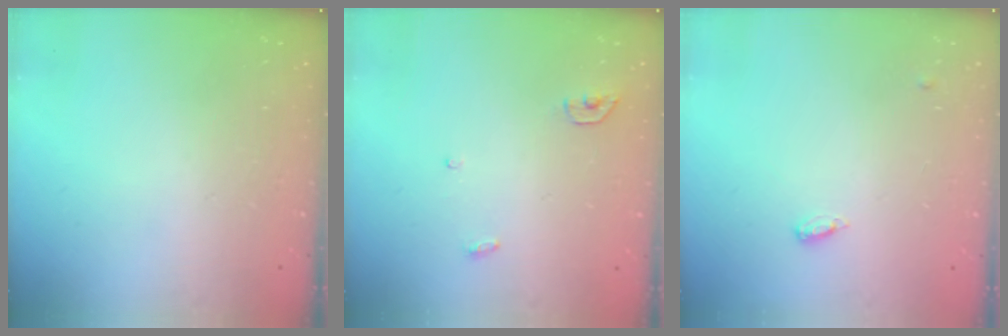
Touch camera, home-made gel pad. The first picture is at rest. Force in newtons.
{"total": 3.4, "press": 3.4, "slide": 0.3}
{"total": 4.0, "press": 3.9, "slide": 0.7}